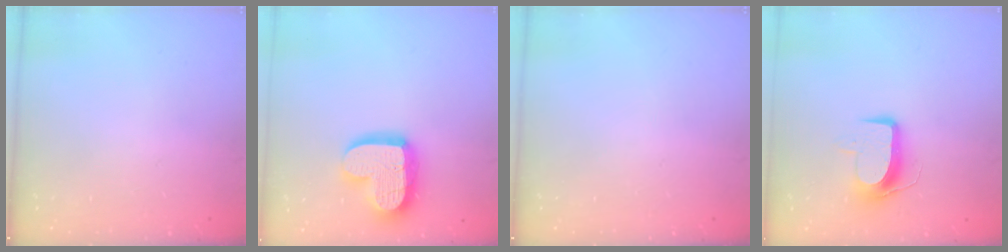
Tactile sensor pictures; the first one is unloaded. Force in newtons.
{"total": 17.0, "press": 16.9, "slide": 1.4}
{"total": 0.0}
{"total": 10.0, "press": 10.0, "slide": 0.5}